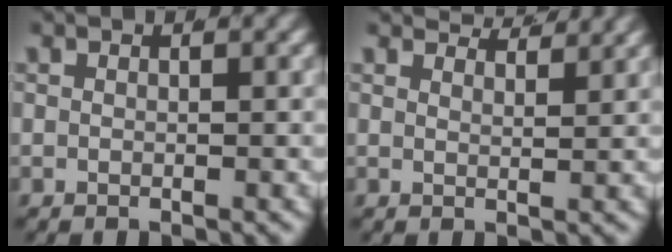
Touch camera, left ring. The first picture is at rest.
{"total": 3.7, "force": [3.6, -0.1, 1.0], "torque": [-0.008, -0.002, 0.059]}